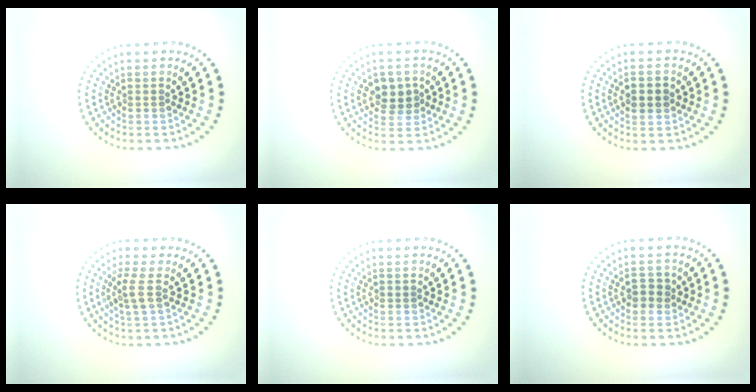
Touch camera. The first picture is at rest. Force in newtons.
{"total": 2.7, "press": 2.6, "slide": 0.7}
{"total": 2.9, "press": 2.9, "slide": 0.0}
{"total": 1.8, "press": 1.4, "slide": 1.2}
{"total": 0.5, "press": 0.5, "slide": 0.1}
{"total": 1.9, "press": 1.9, "slide": 0.3}